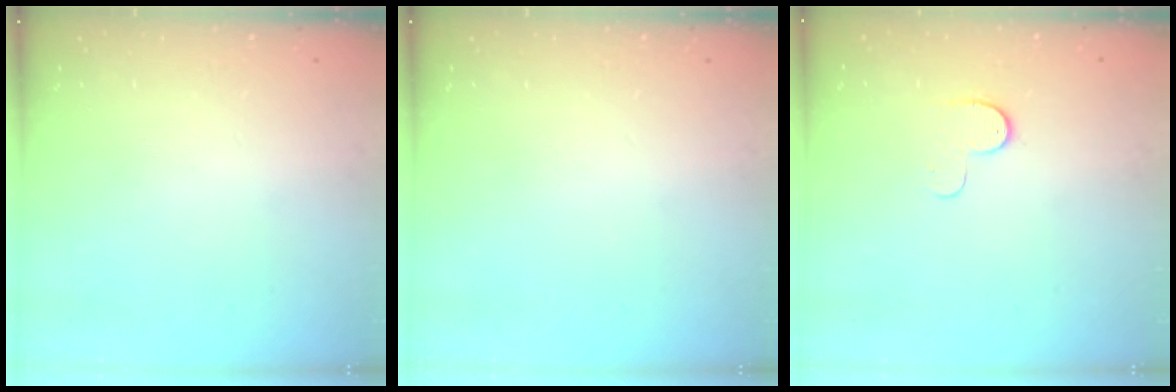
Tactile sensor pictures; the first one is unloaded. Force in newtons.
{"total": 0.0}
{"total": 6.9, "press": 6.8, "slide": 0.7}